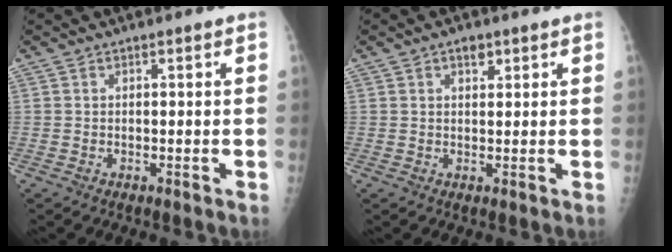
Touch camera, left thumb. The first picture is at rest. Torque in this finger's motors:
{"motor_torque": [0.03, 0.06, -0.12, -0.13, 0.01]}